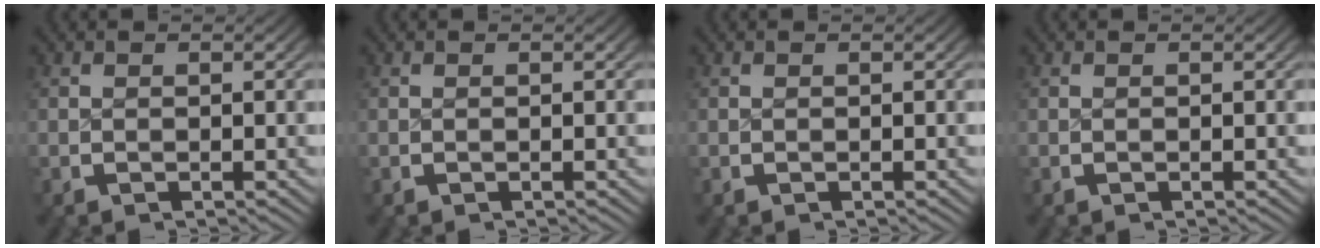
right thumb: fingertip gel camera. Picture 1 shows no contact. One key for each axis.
{"total": 0.0}
{"total": 0.0}
{"total": 0.0}